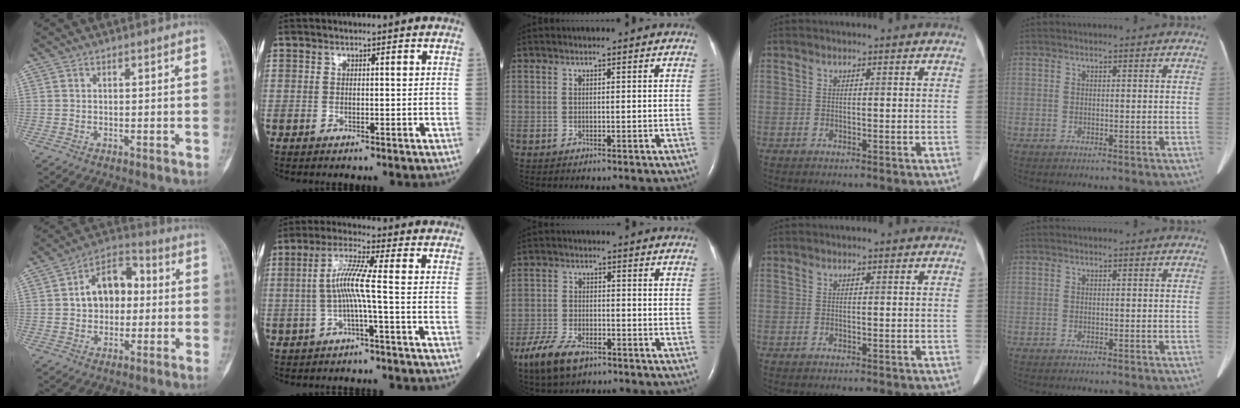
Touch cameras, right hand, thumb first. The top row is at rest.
{"thumb": {"total": 11.2, "force": [0.9, 7.7, 8.0], "torque": [-0.100, 0.029, 0.005]}, "index": {"total": 6.0, "force": [-0.8, -0.6, 5.9], "torque": [-0.122, 0.015, -0.016]}, "middle": {"total": 7.9, "force": [-5.2, 3.2, 4.9], "torque": [-0.106, -0.011, -0.093]}}